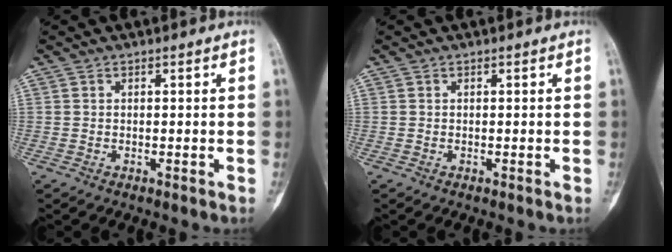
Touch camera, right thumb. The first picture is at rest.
{"total": 0.0}